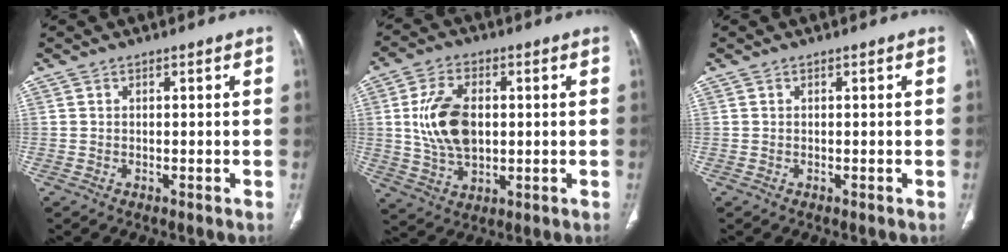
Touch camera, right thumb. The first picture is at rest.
{"total": 12.1, "force": [1.1, 7.5, 9.5], "torque": [-0.172, -0.002, 0.027]}
{"total": 0.0}